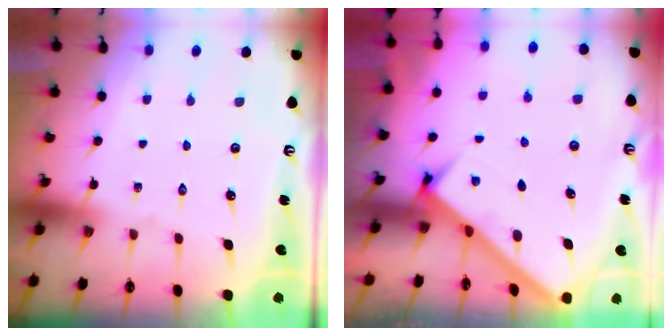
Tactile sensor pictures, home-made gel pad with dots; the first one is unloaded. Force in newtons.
{"total": 3.0, "press": 3.0, "slide": 0.1}